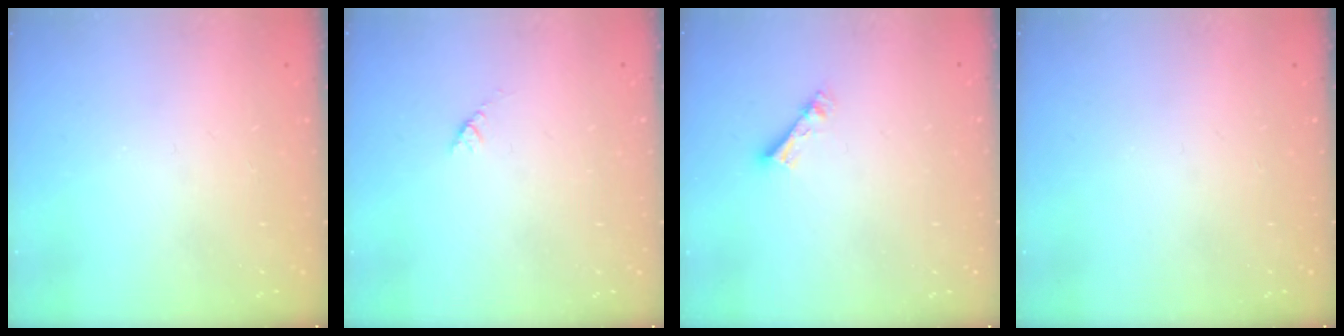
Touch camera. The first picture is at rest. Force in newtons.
{"total": 2.7, "press": 2.6, "slide": 0.4}
{"total": 4.6, "press": 4.6, "slide": 0.3}
{"total": 0.0}